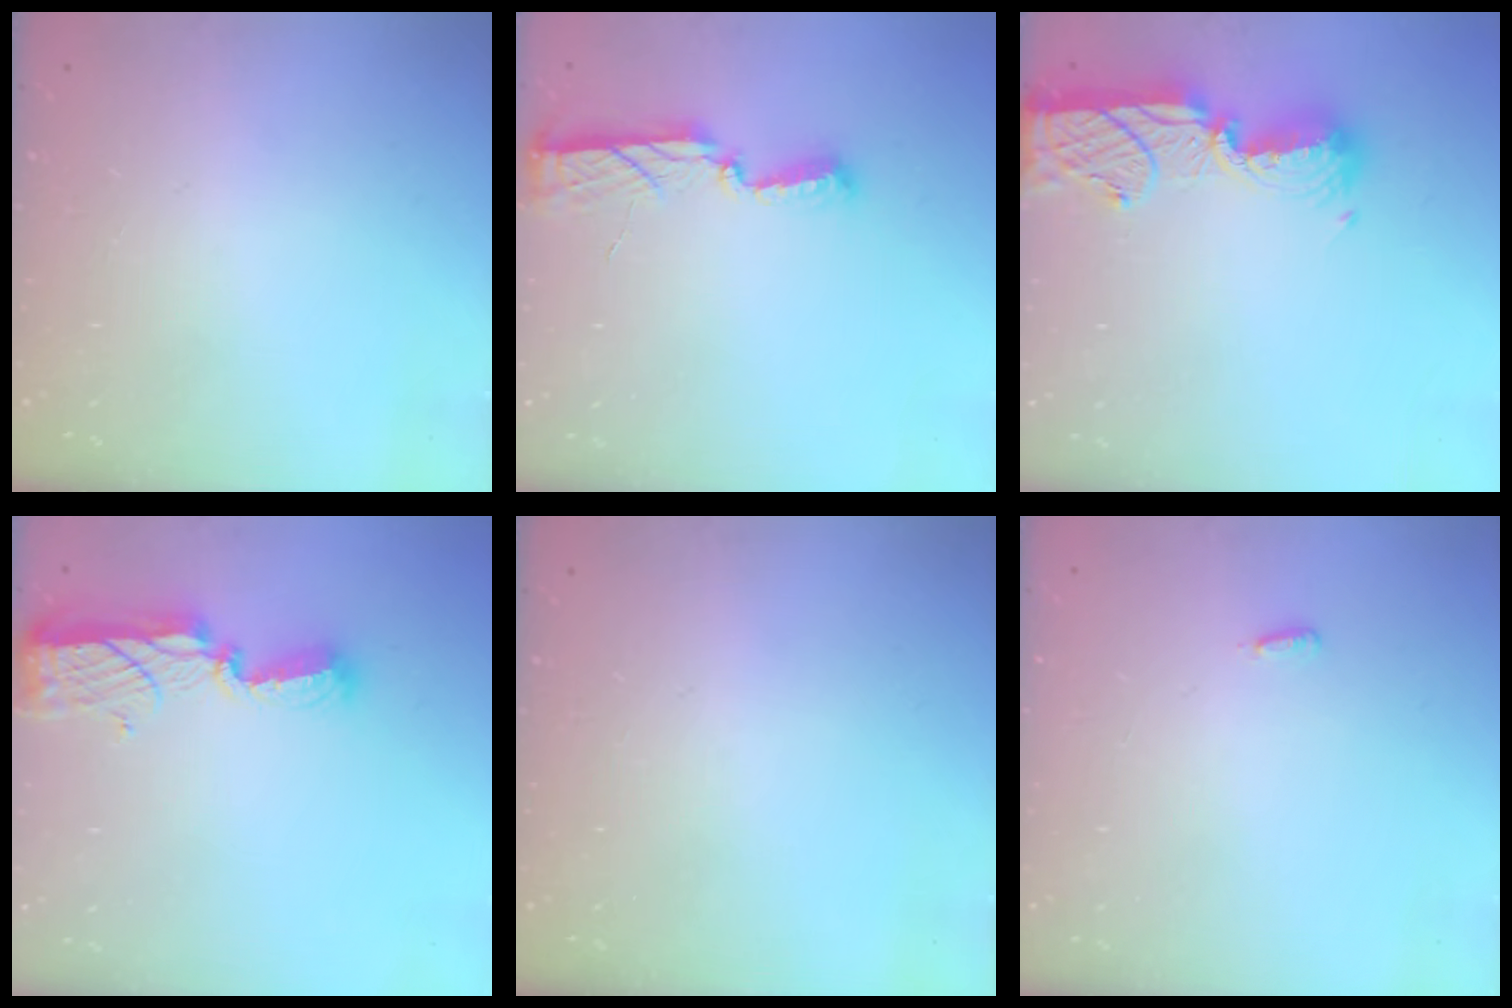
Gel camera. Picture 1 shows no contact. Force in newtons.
{"total": 8.1, "press": 8.0, "slide": 0.5}
{"total": 13.4, "press": 13.3, "slide": 1.0}
{"total": 8.7, "press": 8.6, "slide": 0.8}
{"total": 0.0}
{"total": 2.7, "press": 2.6, "slide": 0.9}